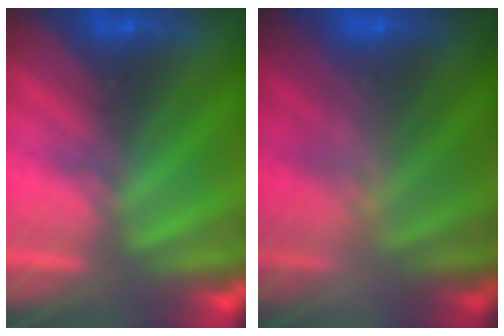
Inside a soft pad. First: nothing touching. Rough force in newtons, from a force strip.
{"total": 2.4}